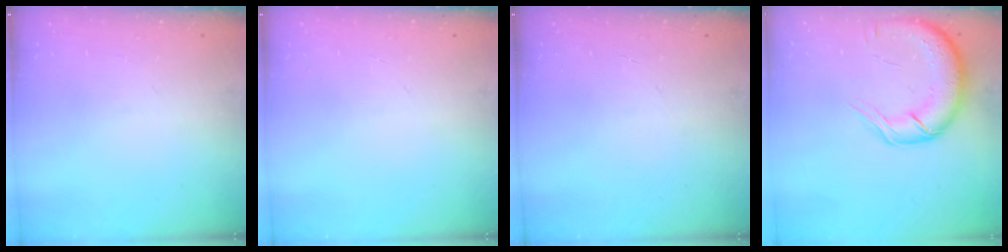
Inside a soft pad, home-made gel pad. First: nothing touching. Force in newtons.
{"total": 0.0}
{"total": 0.0}
{"total": 14.4, "press": 14.0, "slide": 3.5}